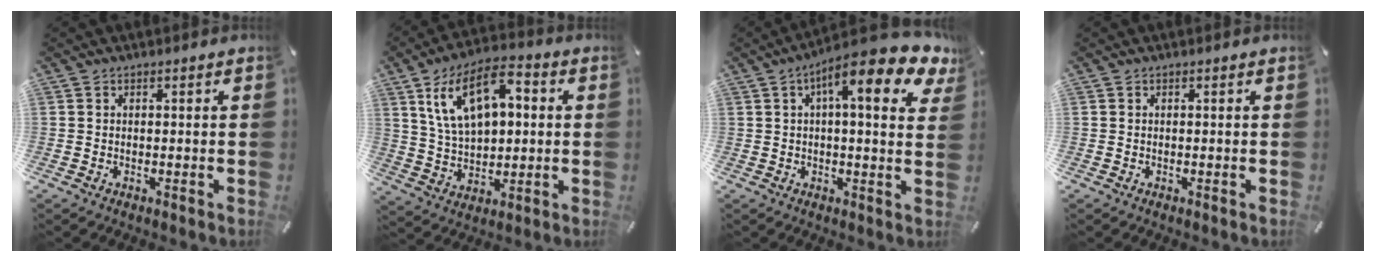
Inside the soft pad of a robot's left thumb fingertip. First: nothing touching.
{"total": 15.1, "force": [5.8, 9.1, 10.6], "torque": [-0.204, -0.007, 0.100]}
{"total": 13.7, "force": [6.5, 3.7, 11.4], "torque": [-0.175, -0.030, 0.103]}
{"total": 0.0}